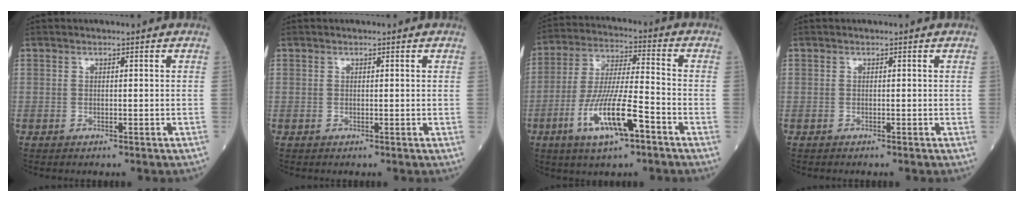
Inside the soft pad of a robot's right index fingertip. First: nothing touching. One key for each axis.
{"total": 0.0}
{"total": 12.5, "fx": -5.8, "fy": 1.9, "fz": 11.0, "tx": -0.211, "ty": -0.011, "tz": -0.105}
{"total": 0.0}